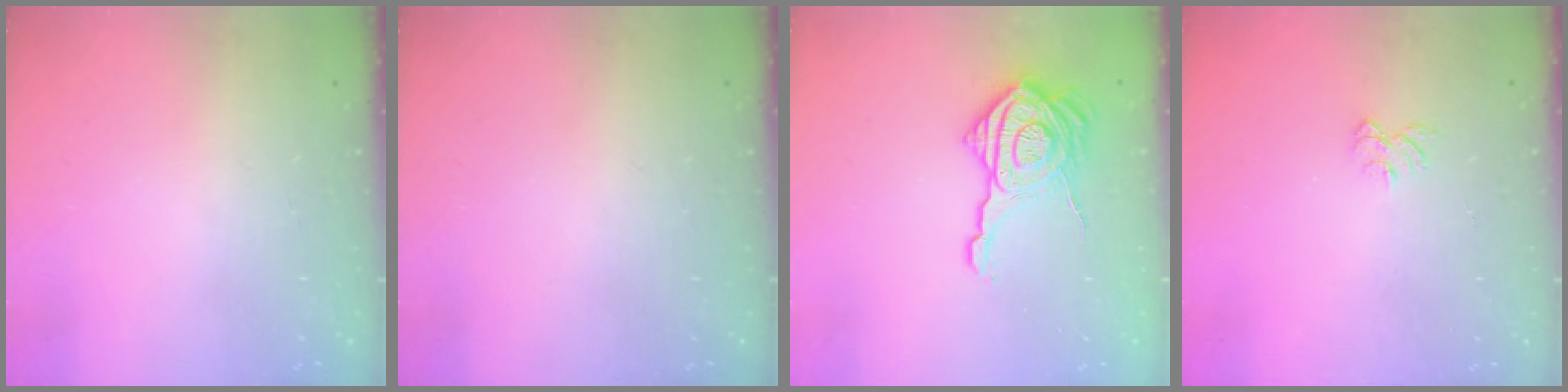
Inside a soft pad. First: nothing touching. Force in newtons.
{"total": 0.0}
{"total": 17.6, "press": 17.5, "slide": 1.1}
{"total": 5.4, "press": 5.4, "slide": 0.5}